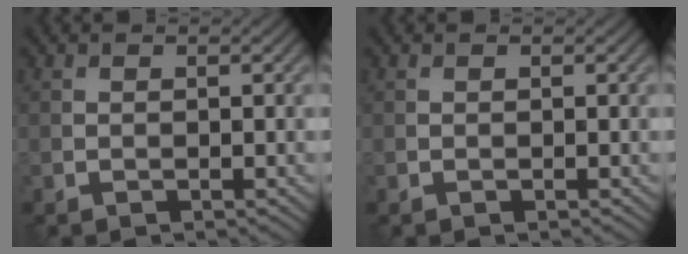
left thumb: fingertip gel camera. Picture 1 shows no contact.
{"total": 0.0}